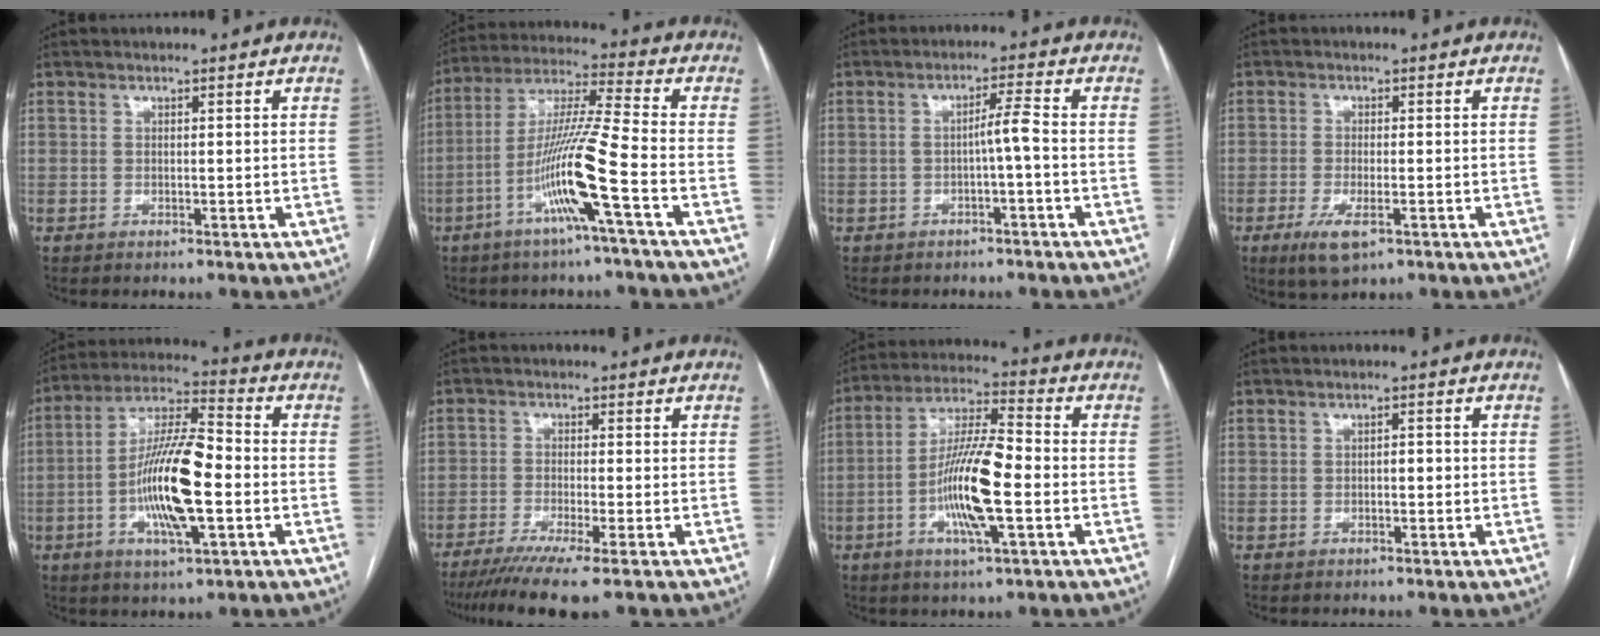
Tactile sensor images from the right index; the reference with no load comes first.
{"total": 12.8, "force": [-5.0, -1.4, 11.7], "torque": [-0.228, 0.001, -0.100]}
{"total": 3.2, "force": [-0.9, -0.3, 3.1], "torque": [-0.049, 0.008, -0.015]}
{"total": 5.1, "force": [-2.5, 1.5, 4.2], "torque": [-0.082, -0.010, -0.038]}
{"total": 15.1, "force": [-3.0, 3.1, 14.5], "torque": [-0.279, 0.004, -0.053]}
{"total": 8.8, "force": [-6.3, -0.2, 6.1], "torque": [-0.094, -0.019, -0.100]}
{"total": 13.4, "force": [-3.2, 1.9, 12.8], "torque": [-0.247, 0.001, -0.061]}
{"total": 1.3, "force": [-0.2, 0.5, 1.2], "torque": [-0.015, 0.005, -0.004]}